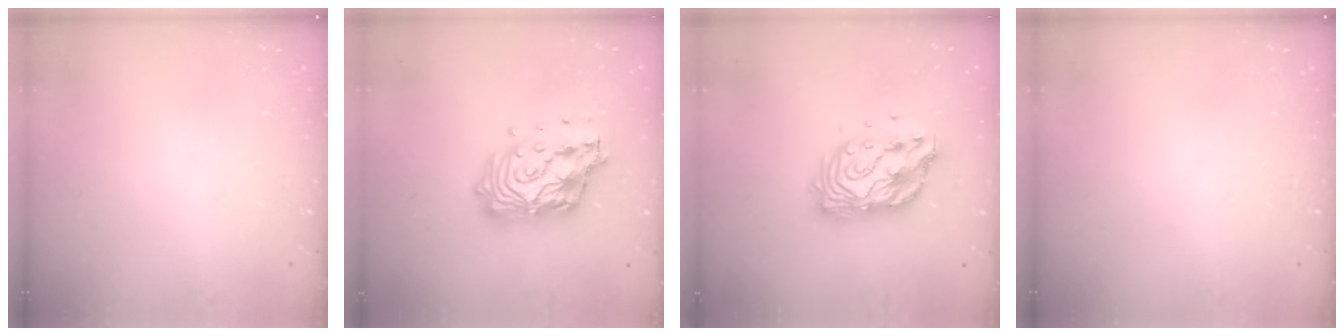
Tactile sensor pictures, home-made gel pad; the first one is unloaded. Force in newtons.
{"total": 17.2, "press": 17.1, "slide": 1.6}
{"total": 13.4, "press": 13.4, "slide": 1.2}
{"total": 0.0}